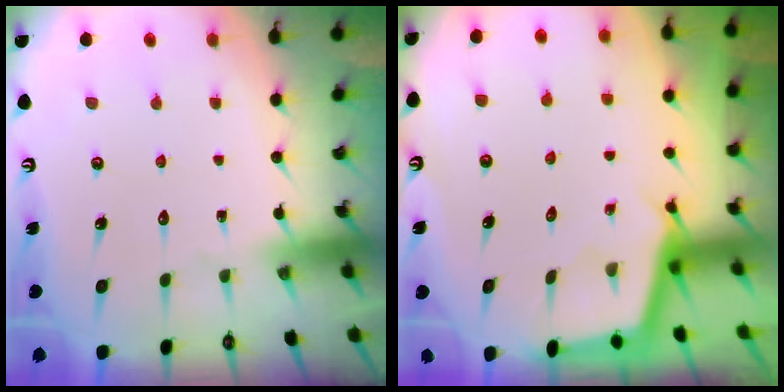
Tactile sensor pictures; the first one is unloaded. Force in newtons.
{"total": 2.2, "press": 2.2, "slide": 0.1}